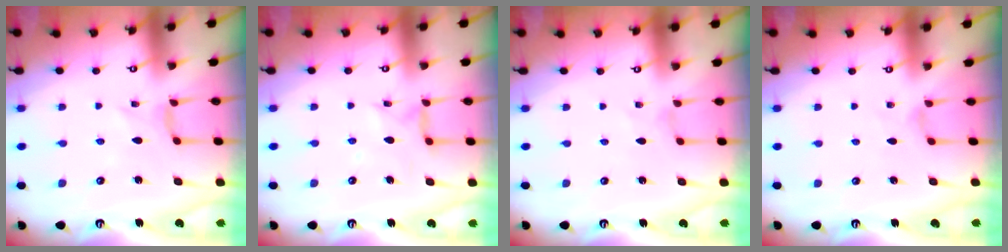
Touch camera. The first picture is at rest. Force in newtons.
{"total": 4.3, "press": 4.3, "slide": 0.3}
{"total": 0.0}
{"total": 0.8, "press": 0.8, "slide": 0.2}